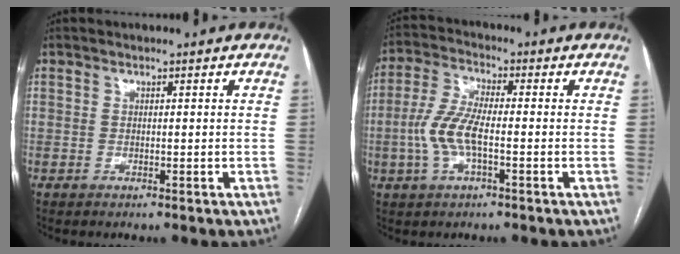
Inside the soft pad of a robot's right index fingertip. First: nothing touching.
{"total": 7.6, "force": [-1.6, 2.2, 7.1], "torque": [-0.164, 0.007, -0.035]}